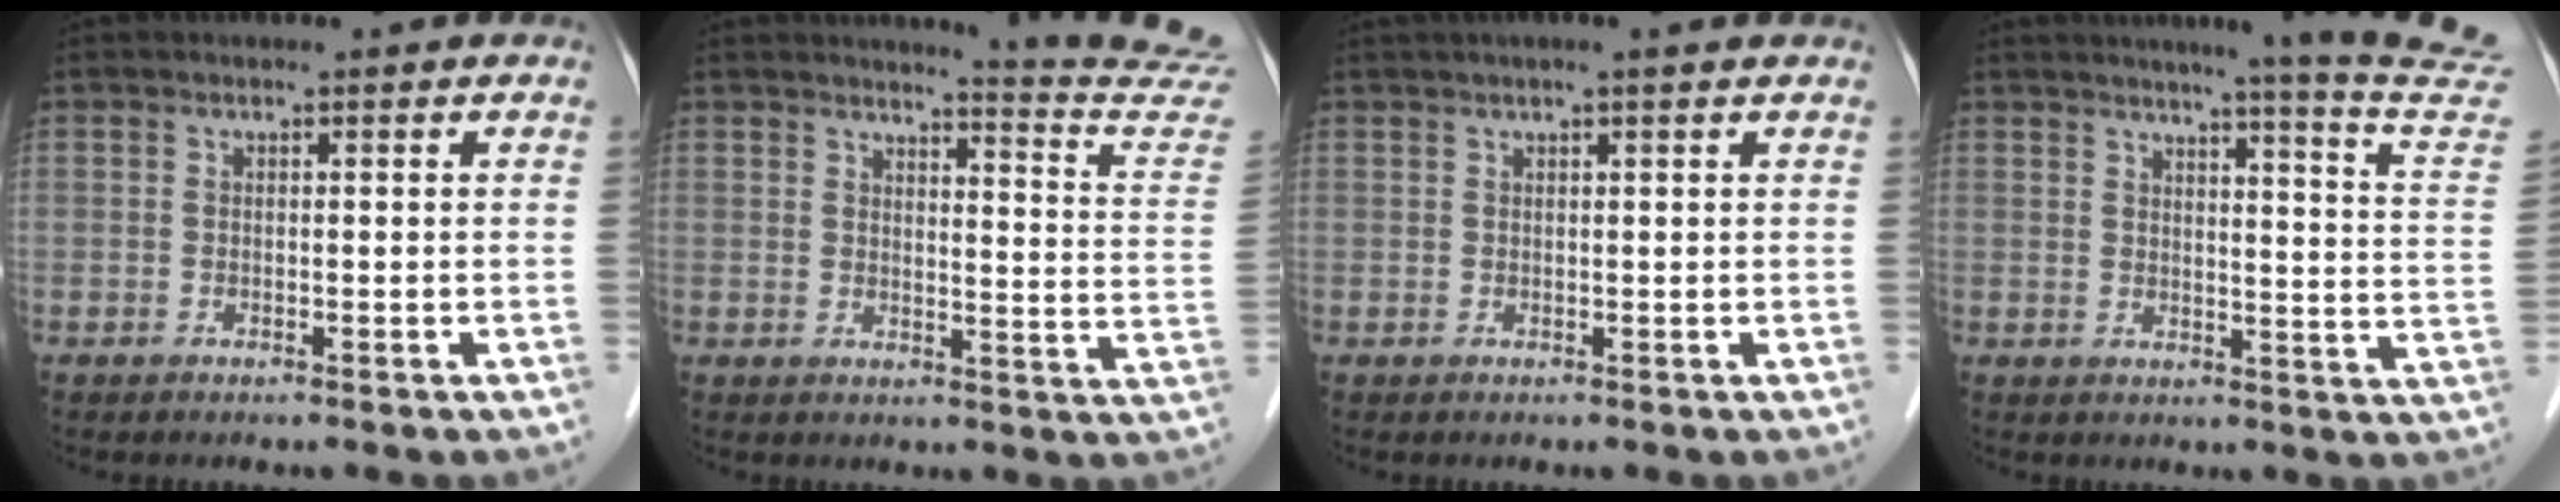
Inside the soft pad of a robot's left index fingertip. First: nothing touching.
{"total": 13.9, "force": [13.8, -1.7, 1.5], "torque": [-0.014, -0.127, 0.133]}
{"total": 4.3, "force": [3.4, -0.2, 2.7], "torque": [-0.038, 0.031, 0.051]}
{"total": 17.0, "force": [15.5, -2.6, 6.6], "torque": [-0.090, -0.103, 0.163]}